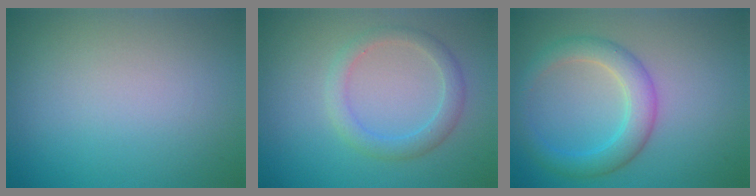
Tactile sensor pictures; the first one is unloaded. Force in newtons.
{"total": 2.4, "press": 2.4, "slide": 0.2}
{"total": 3.8, "press": 3.8, "slide": 0.1}